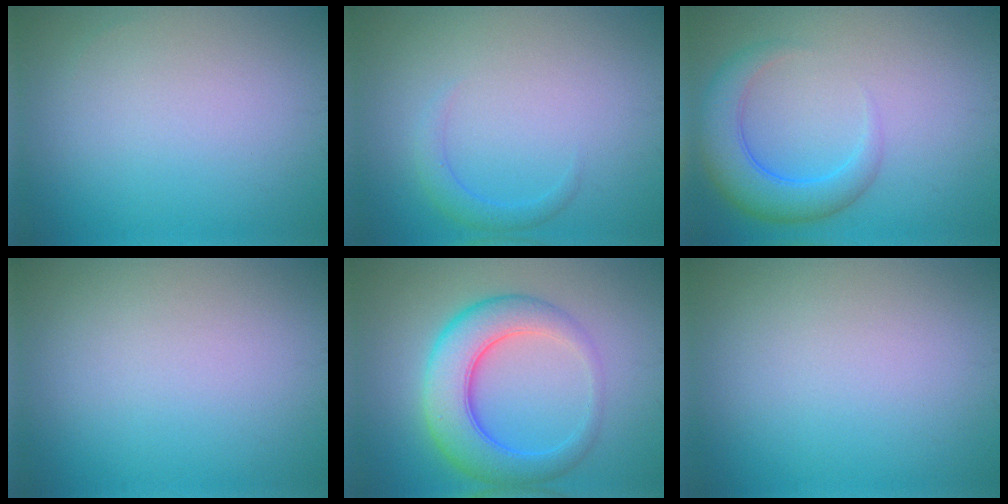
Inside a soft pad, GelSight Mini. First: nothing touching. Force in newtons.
{"total": 1.5, "press": 1.5, "slide": 0.1}
{"total": 4.9, "press": 4.9, "slide": 0.4}
{"total": 0.0}
{"total": 6.8, "press": 6.8, "slide": 0.2}
{"total": 0.0}